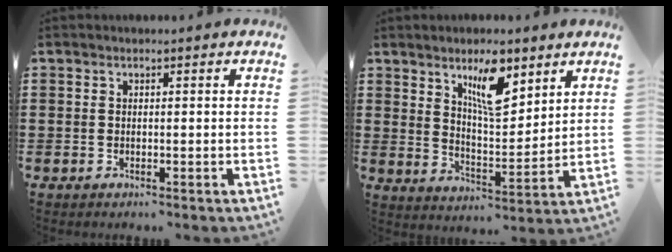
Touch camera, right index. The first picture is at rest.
{"total": 8.7, "force": [5.5, 2.9, 6.1], "torque": [-0.100, -0.018, 0.091]}